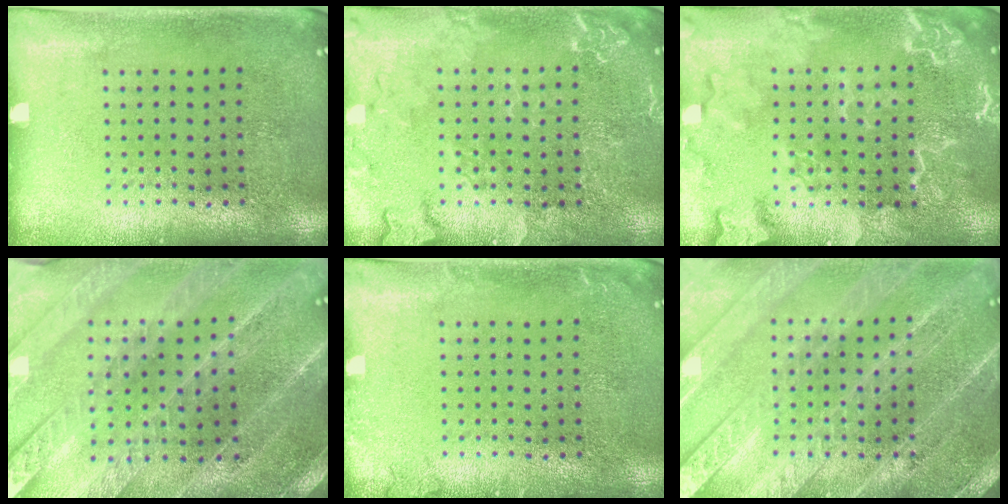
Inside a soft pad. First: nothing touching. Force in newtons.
{"total": 3.1, "press": 3.0, "slide": 0.4}
{"total": 2.8, "press": 2.8, "slide": 0.4}
{"total": 3.1, "press": 3.0, "slide": 0.7}
{"total": 1.0, "press": 1.0, "slide": 0.1}
{"total": 4.0, "press": 3.9, "slide": 0.6}